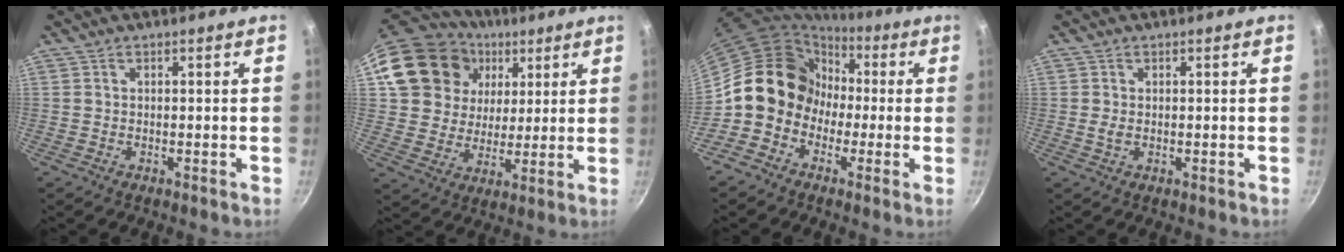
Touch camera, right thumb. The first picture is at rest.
{"total": 20.0, "force": [7.5, 16.5, 8.5], "torque": [-0.148, 0.011, 0.136]}
{"total": 13.0, "force": [-0.9, 11.6, 5.7], "torque": [-0.051, 0.040, -0.029]}
{"total": 1.2, "force": [0.1, 0.6, 1.0], "torque": [-0.019, -0.001, 0.002]}